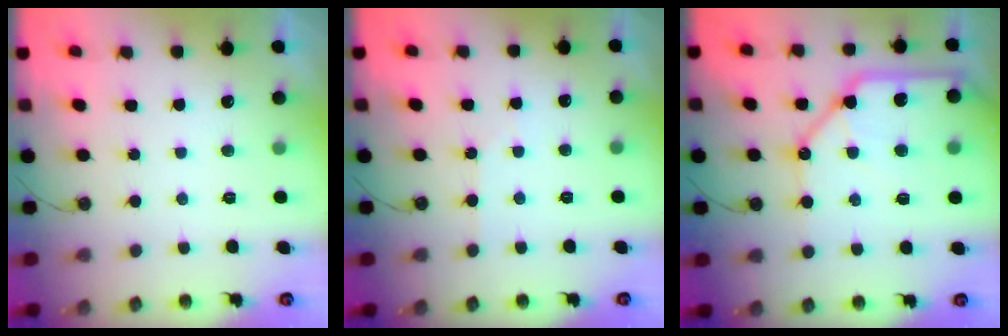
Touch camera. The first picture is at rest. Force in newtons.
{"total": 2.4, "press": 2.4, "slide": 0.4}
{"total": 16.7, "press": 16.5, "slide": 2.6}